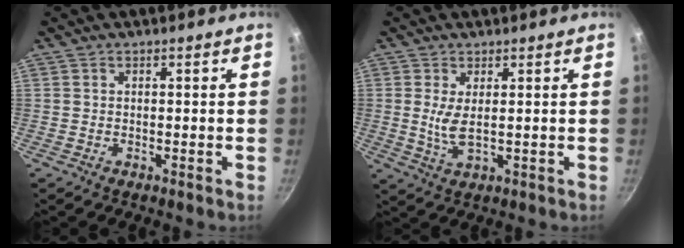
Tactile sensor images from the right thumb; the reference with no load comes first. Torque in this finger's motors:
{"motor_torque": [-0.17, 0.28, -0.09, 0.51, 0.02]}